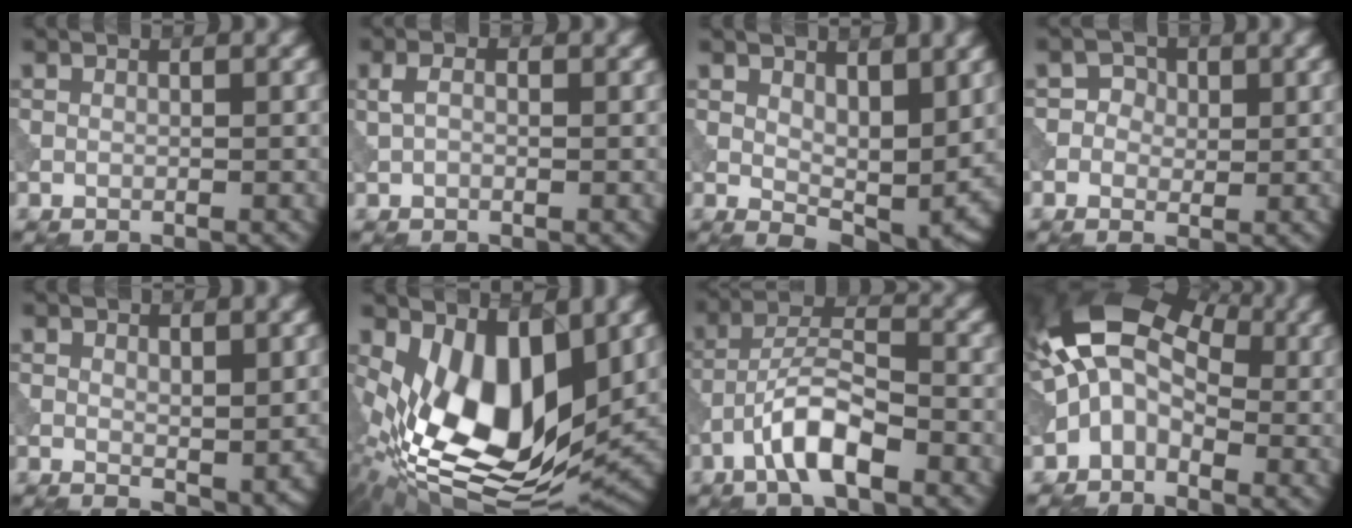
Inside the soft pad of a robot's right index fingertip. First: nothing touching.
{"total": 1.8, "force": [0.4, 1.0, 1.5], "torque": [-0.034, 0.005, 0.004]}
{"total": 5.5, "force": [2.1, 2.7, 4.3], "torque": [-0.068, -0.014, 0.041]}
{"total": 2.3, "force": [0.1, 2.1, 0.9], "torque": [0.004, -0.002, -0.011]}
{"total": 2.3, "force": [1.1, 1.0, 1.7], "torque": [-0.025, -0.011, 0.023]}
{"total": 12.3, "force": [1.0, 6.3, 10.5], "torque": [-0.193, -0.018, 0.016]}
{"total": 5.5, "force": [-3.0, 1.6, 4.3], "torque": [-0.074, 0.014, -0.060]}
{"total": 9.4, "force": [-0.2, 6.1, 7.2], "torque": [-0.134, 0.032, -0.030]}